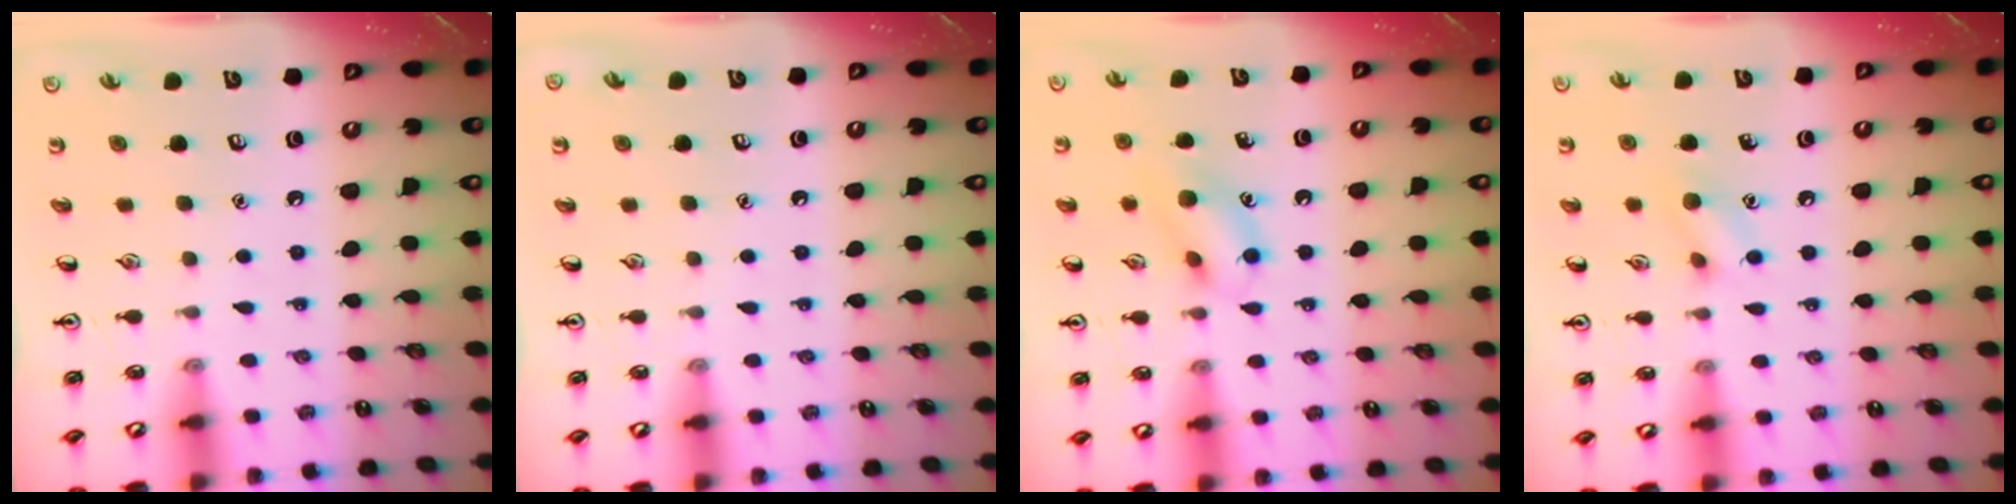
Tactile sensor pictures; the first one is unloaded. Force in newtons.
{"total": 0.0}
{"total": 11.0, "press": 10.9, "slide": 1.6}
{"total": 7.5, "press": 7.3, "slide": 1.3}